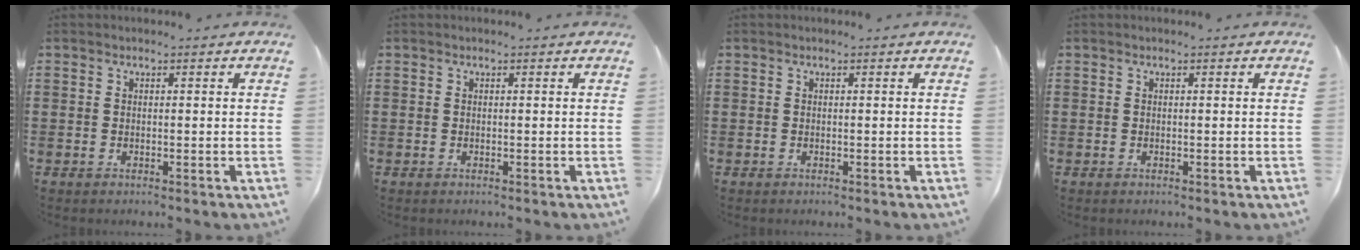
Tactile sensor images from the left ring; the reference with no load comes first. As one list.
[{"total": 0.0}, {"total": 0.0}, {"total": 0.0}]